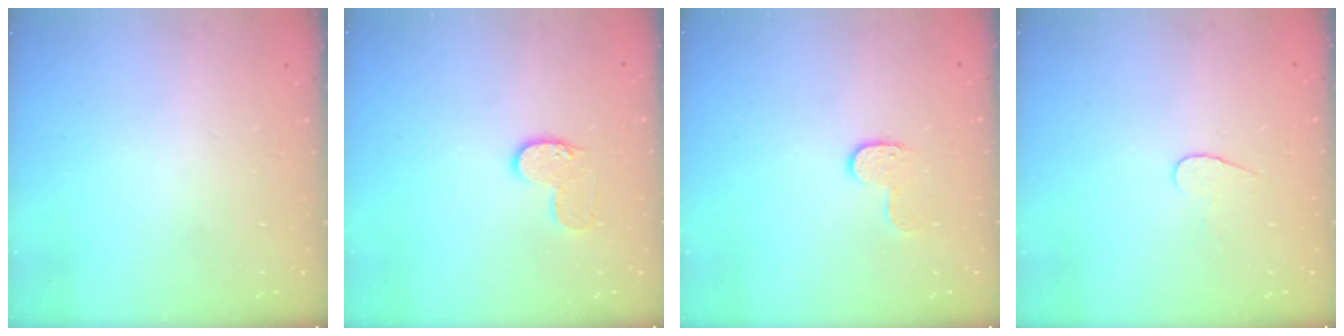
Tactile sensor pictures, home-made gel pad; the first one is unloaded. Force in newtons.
{"total": 7.4, "press": 7.4, "slide": 0.2}
{"total": 6.1, "press": 6.1, "slide": 0.2}
{"total": 4.7, "press": 4.6, "slide": 0.4}